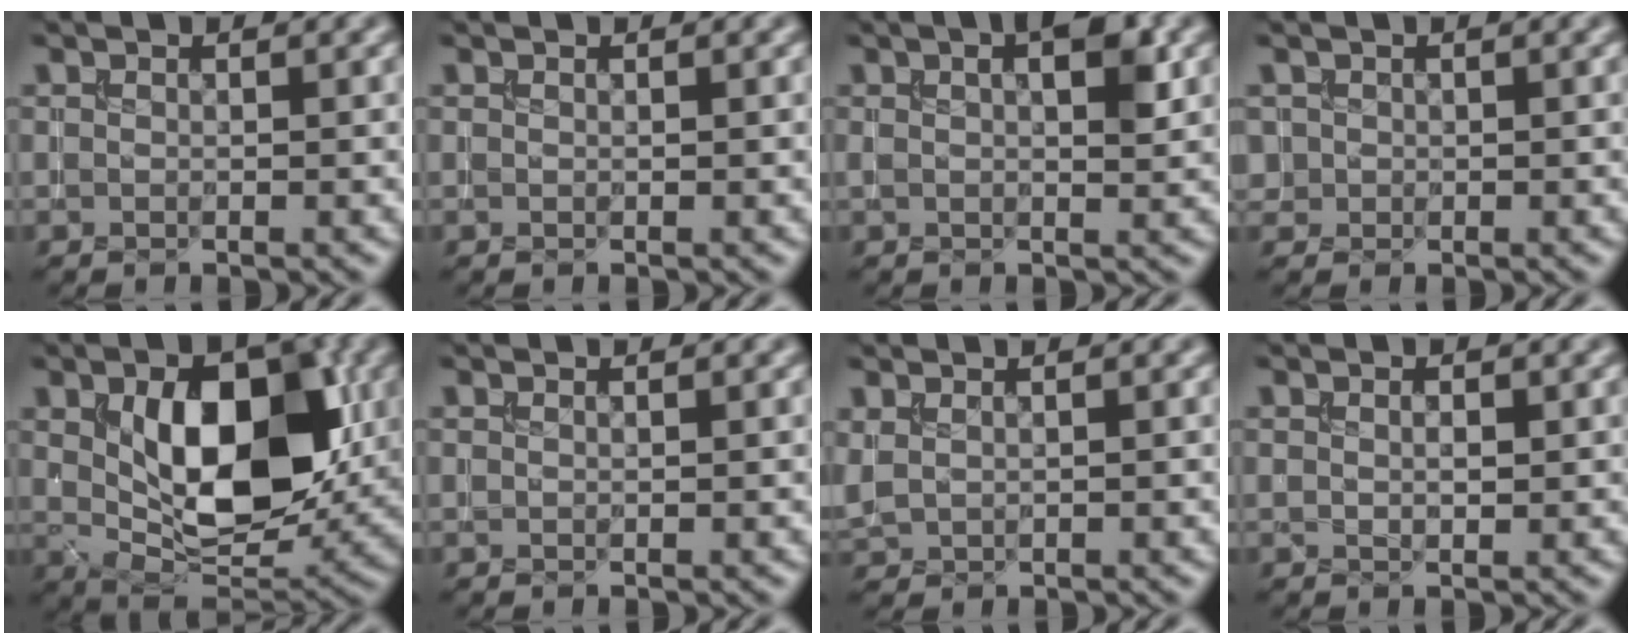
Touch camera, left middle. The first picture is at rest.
{"total": 0.0}
{"total": 4.0, "force": [1.5, 1.1, 3.5], "torque": [-0.047, 0.006, 0.020]}
{"total": 1.0, "force": [0.1, 1.0, 0.1], "torque": [0.007, -0.003, 0.000]}
{"total": 10.5, "force": [1.5, 5.9, 8.6], "torque": [-0.137, -0.008, 0.031]}
{"total": 0.0}
{"total": 1.2, "force": [0.6, 0.8, 0.7], "torque": [-0.023, 0.002, 0.019]}
{"total": 0.9, "force": [0.2, 0.4, 0.8], "torque": [-0.014, 0.000, 0.004]}